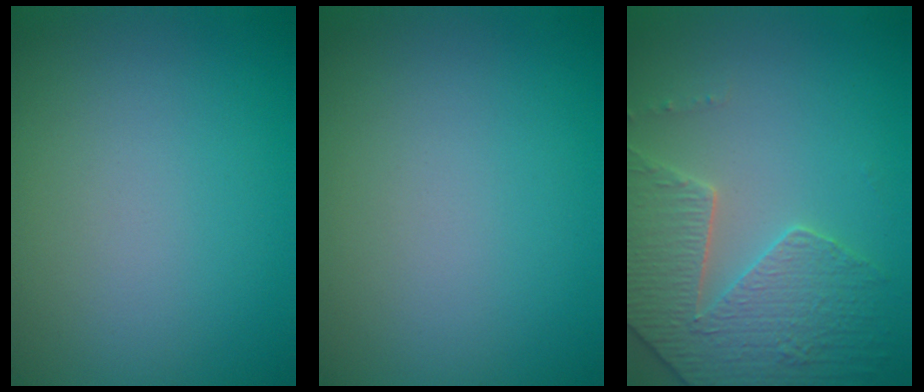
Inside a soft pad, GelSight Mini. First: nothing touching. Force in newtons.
{"total": 0.0}
{"total": 4.3, "press": 4.2, "slide": 0.9}